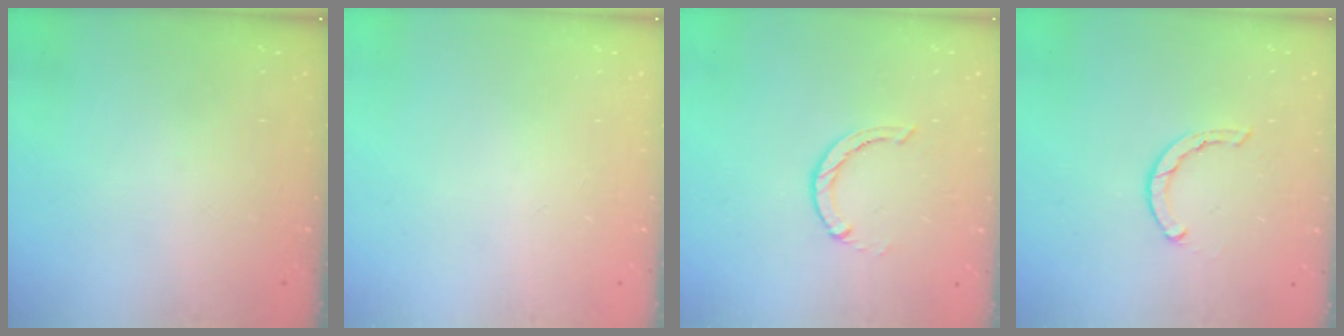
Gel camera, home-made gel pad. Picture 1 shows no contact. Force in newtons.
{"total": 0.0}
{"total": 0.0}
{"total": 1.7, "press": 1.6, "slide": 0.3}